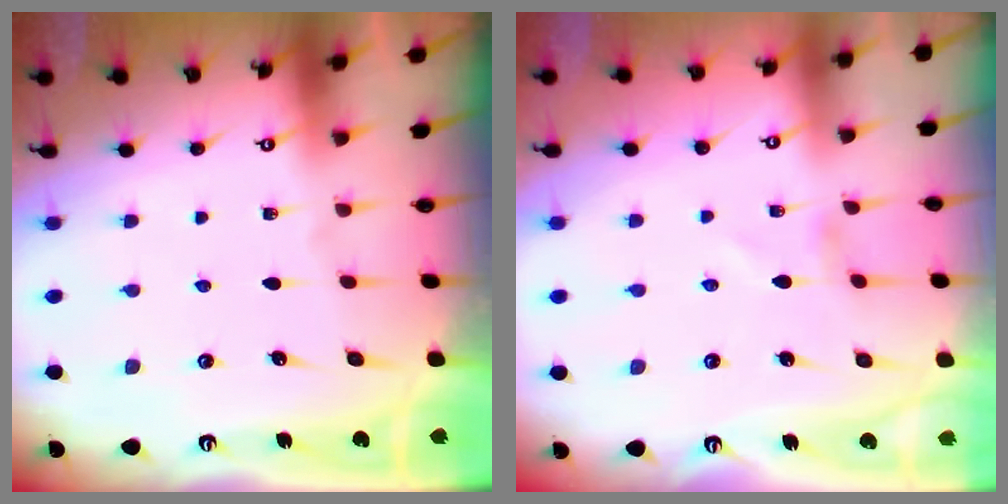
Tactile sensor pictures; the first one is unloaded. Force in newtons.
{"total": 0.0}